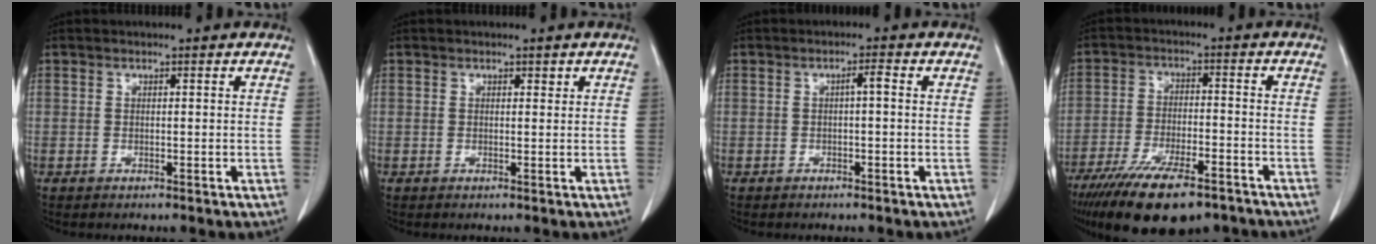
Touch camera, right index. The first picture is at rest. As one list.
[{"total": 0.6, "force": [0.4, 0.3, 0.3], "torque": [-0.003, -0.002, 0.004]}, {"total": 1.6, "force": [0.1, 0.2, 1.6], "torque": [-0.025, 0.005, 0.001]}, {"total": 16.2, "force": [-12.0, 4.3, 10.1], "torque": [-0.171, -0.025, -0.191]}]